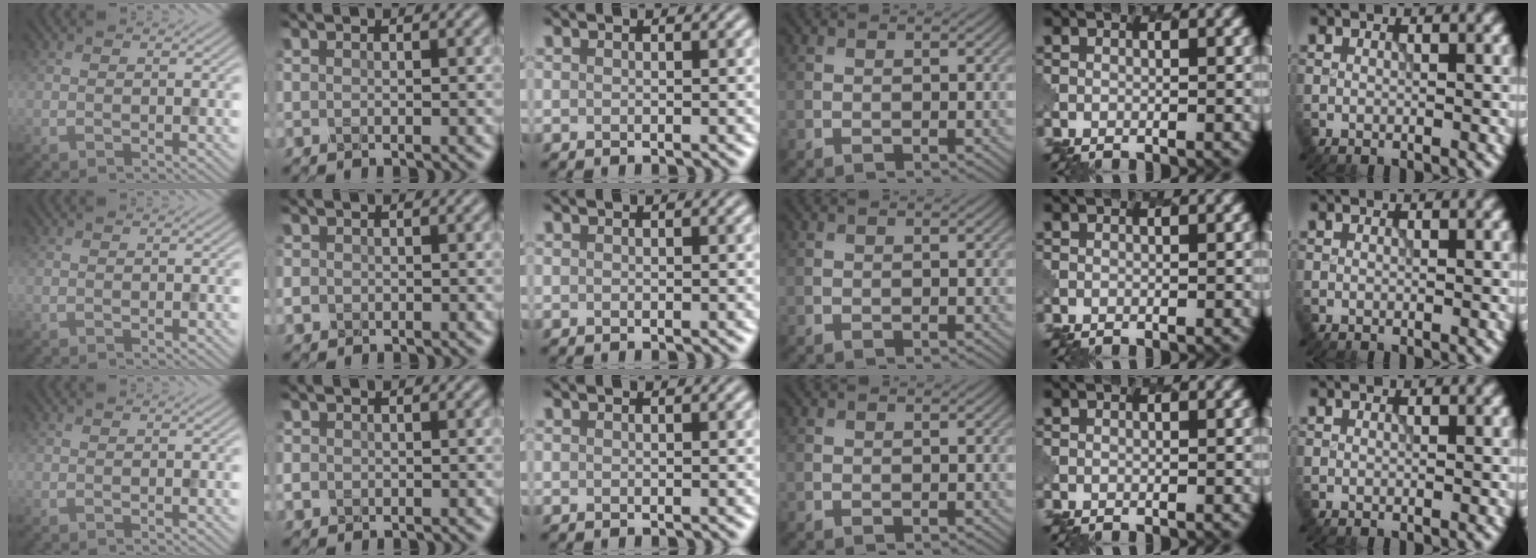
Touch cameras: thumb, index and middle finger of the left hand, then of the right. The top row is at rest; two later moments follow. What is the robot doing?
{"motion": "extract", "object": "pen bag"}